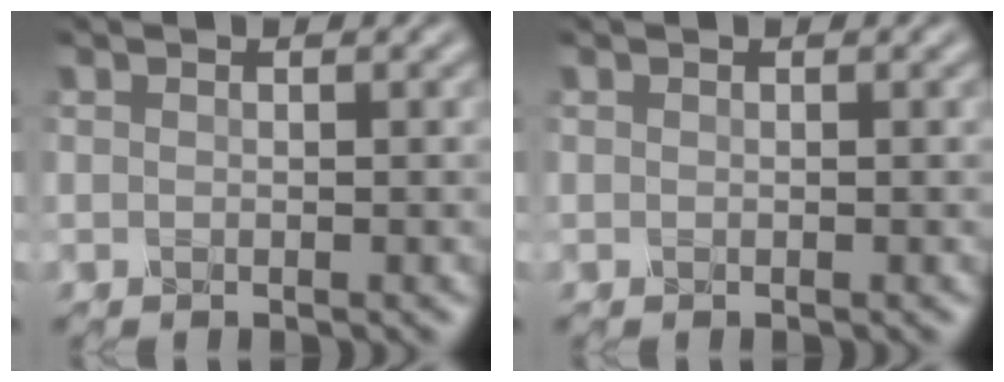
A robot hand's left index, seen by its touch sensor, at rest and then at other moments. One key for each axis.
{"total": 0.0}